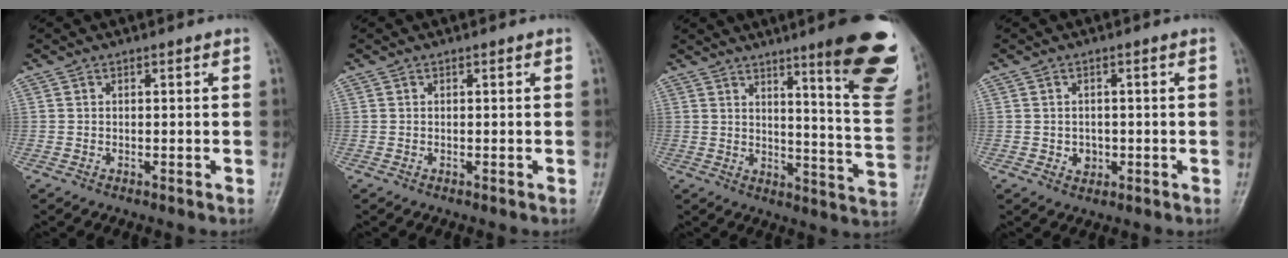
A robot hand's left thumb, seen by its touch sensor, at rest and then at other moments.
{"total": 0.0}
{"total": 20.2, "force": [11.3, 3.0, 16.5], "torque": [-0.175, -0.069, 0.149]}
{"total": 2.5, "force": [-0.4, 2.1, 1.2], "torque": [-0.006, 0.003, -0.001]}